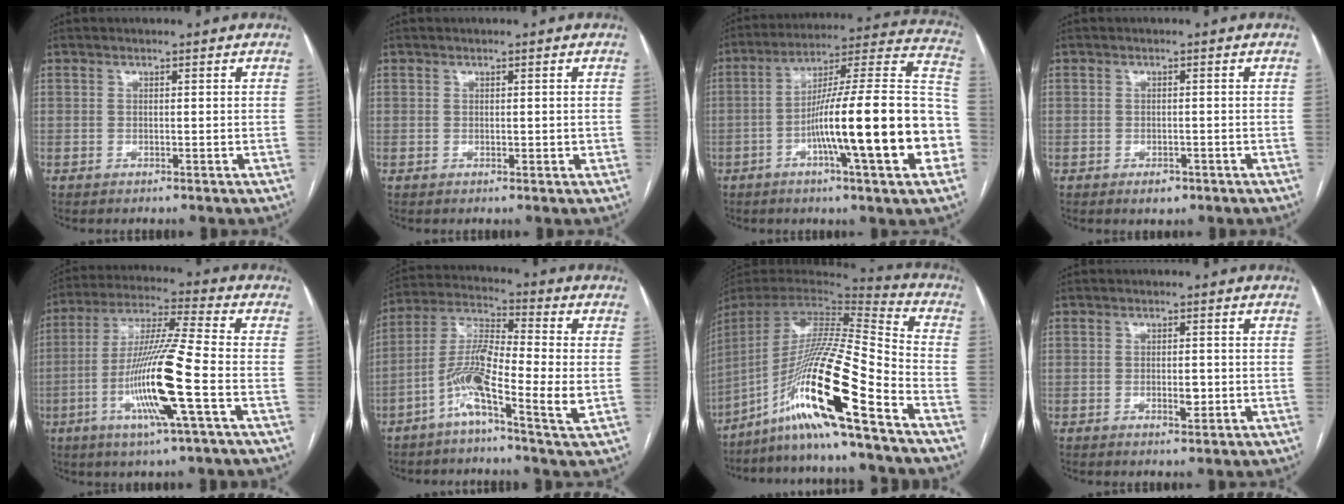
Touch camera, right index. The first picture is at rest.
{"total": 1.3, "force": [0.1, 0.9, 1.0], "torque": [-0.013, 0.002, 0.003]}
{"total": 24.3, "force": [-6.2, 1.6, 23.4], "torque": [-0.283, 0.015, -0.098]}
{"total": 2.0, "force": [-1.2, 1.2, 1.1], "torque": [-0.013, 0.002, -0.010]}
{"total": 15.2, "force": [-4.5, -0.4, 14.5], "torque": [-0.289, -0.011, -0.090]}
{"total": 12.3, "force": [-3.4, 1.8, 11.6], "torque": [-0.230, 0.010, -0.075]}
{"total": 21.4, "force": [-13.0, -0.9, 17.0], "torque": [-0.349, -0.020, -0.243]}
{"total": 2.5, "force": [-0.5, 1.0, 2.3], "torque": [-0.037, -0.001, -0.005]}